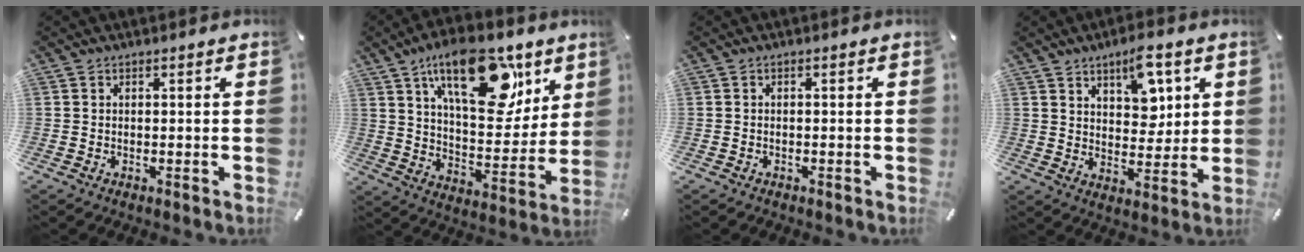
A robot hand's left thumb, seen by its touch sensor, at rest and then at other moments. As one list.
[{"total": 23.4, "force": [13.1, 11.2, 15.8], "torque": [-0.225, -0.066, 0.215]}, {"total": 0.7, "force": [-0.5, 0.5, 0.2], "torque": [-0.003, 0.003, -0.012]}, {"total": 9.3, "force": [5.4, 5.4, 5.3], "torque": [-0.056, -0.026, 0.088]}]